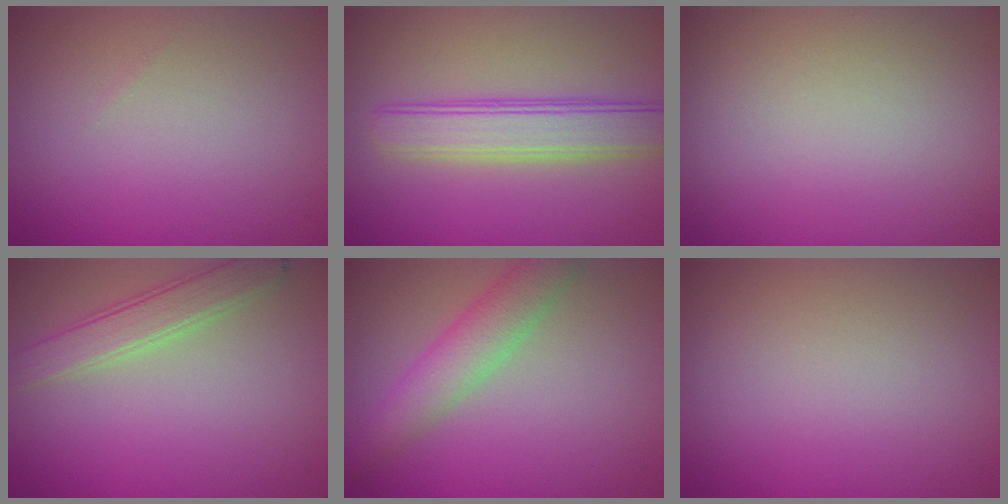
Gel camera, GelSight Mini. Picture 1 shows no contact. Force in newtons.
{"total": 4.7, "press": 4.7, "slide": 0.1}
{"total": 0.0}
{"total": 2.9, "press": 2.9, "slide": 0.1}
{"total": 4.2, "press": 4.2, "slide": 0.2}
{"total": 0.0}